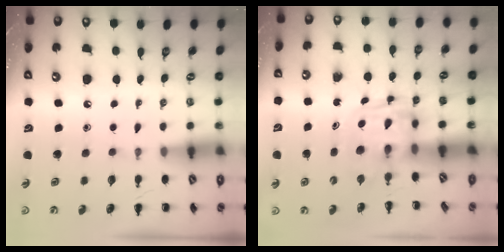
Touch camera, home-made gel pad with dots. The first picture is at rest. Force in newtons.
{"total": 2.6, "press": 2.6, "slide": 0.2}